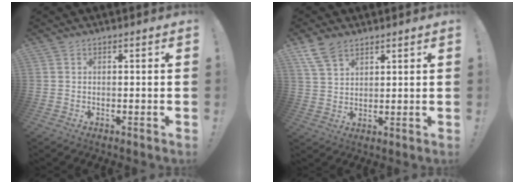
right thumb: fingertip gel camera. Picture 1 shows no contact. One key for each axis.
{"total": 7.8, "fx": 5.3, "fy": 4.3, "fz": 3.7, "tx": -0.078, "ty": -0.016, "tz": 0.107}